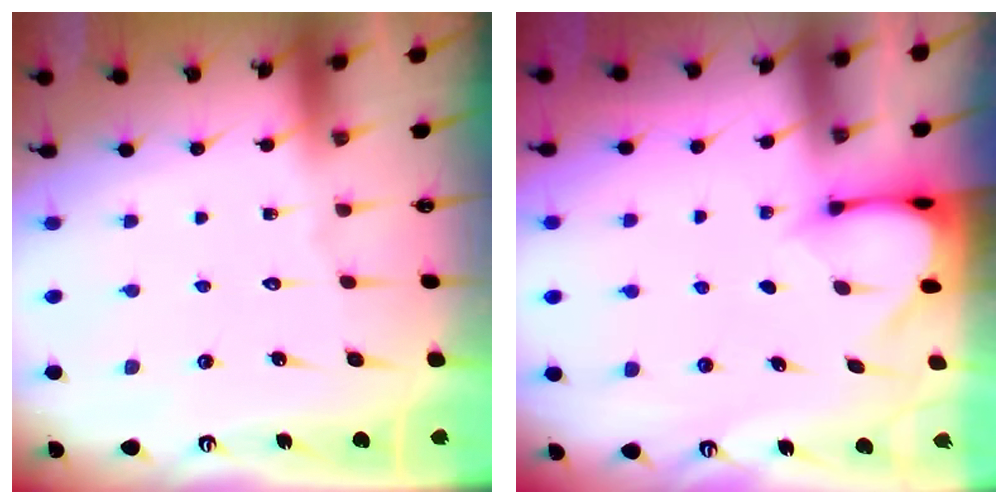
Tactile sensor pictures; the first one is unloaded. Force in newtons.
{"total": 3.4, "press": 3.4, "slide": 0.3}